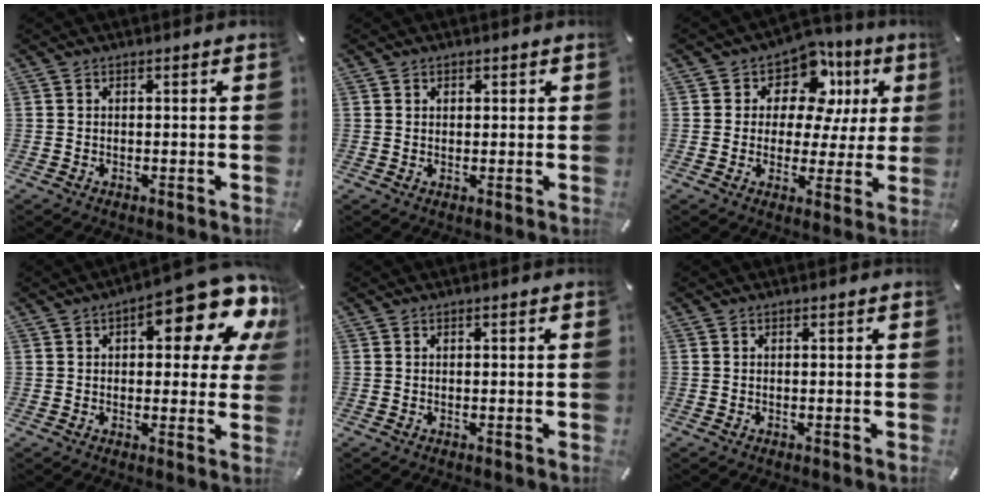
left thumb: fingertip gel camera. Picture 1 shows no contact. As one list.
[{"total": 1.3, "force": [0.5, 1.1, 0.2], "torque": [0.004, 0.000, 0.006]}, {"total": 11.5, "force": [5.8, 7.9, 6.0], "torque": [-0.086, -0.045, 0.103]}, {"total": 16.3, "force": [7.7, 6.6, 12.7], "torque": [-0.159, -0.053, 0.123]}, {"total": 0.0}, {"total": 0.0}]